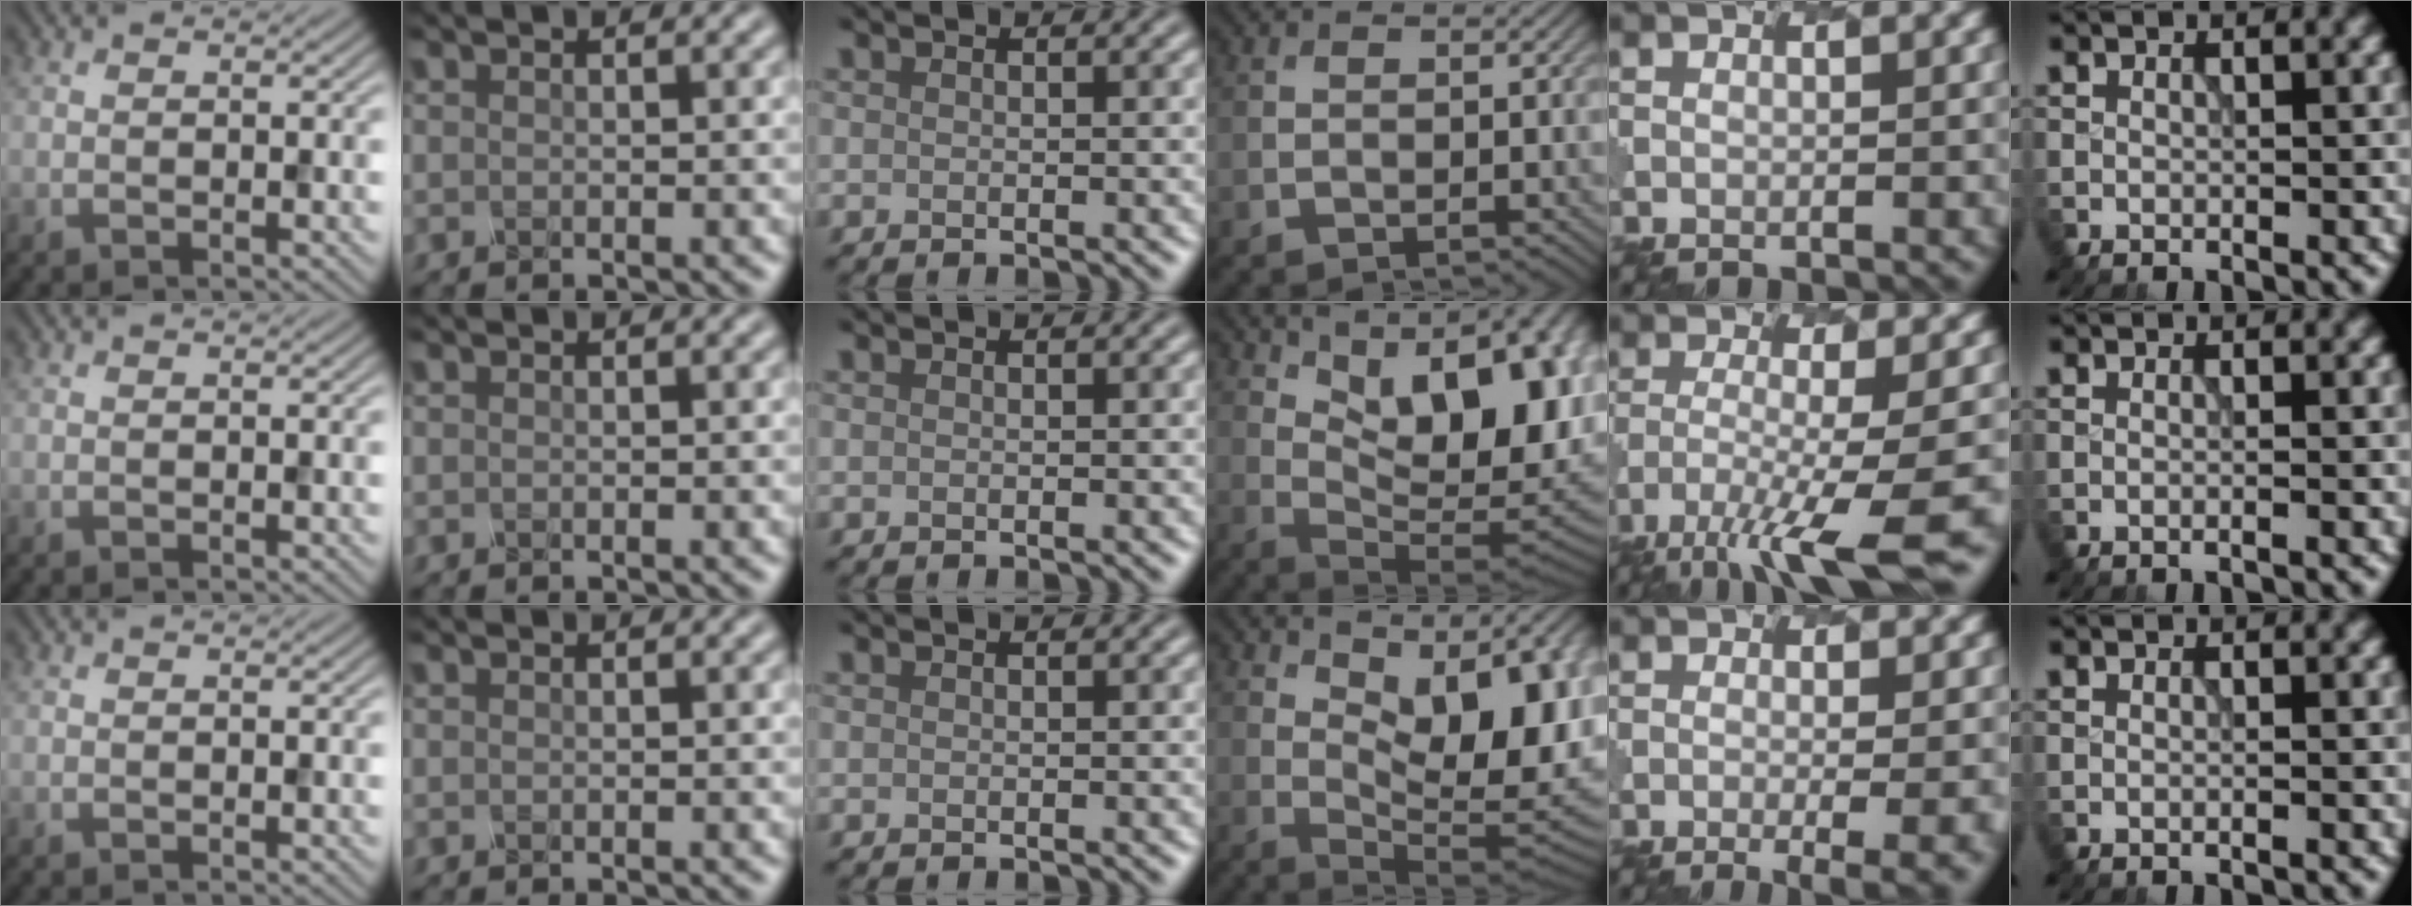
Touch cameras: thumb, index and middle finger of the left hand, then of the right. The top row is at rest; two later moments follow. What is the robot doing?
{"motion": "shake", "object": "salt shaker"}